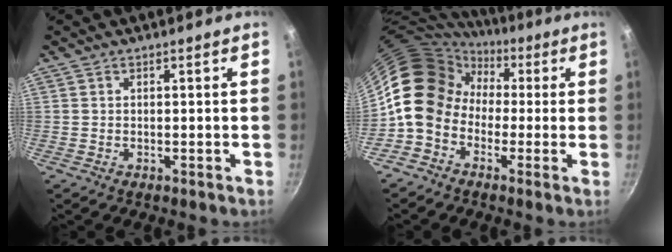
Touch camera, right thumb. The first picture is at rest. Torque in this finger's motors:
{"motor_torque": [-0.41, 0.98, 1.70, -0.67, 0.48]}